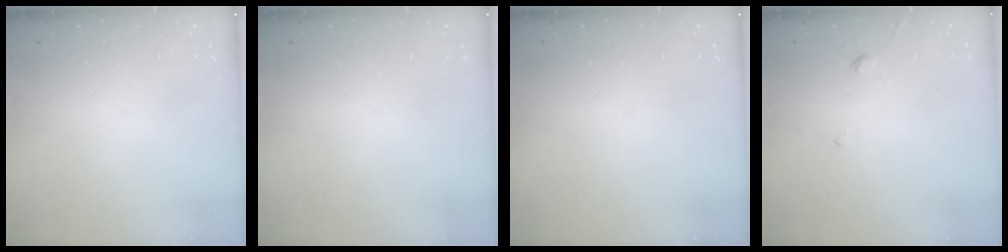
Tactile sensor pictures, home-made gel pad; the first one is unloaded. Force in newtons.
{"total": 0.0}
{"total": 0.0}
{"total": 1.7, "press": 1.6, "slide": 0.5}